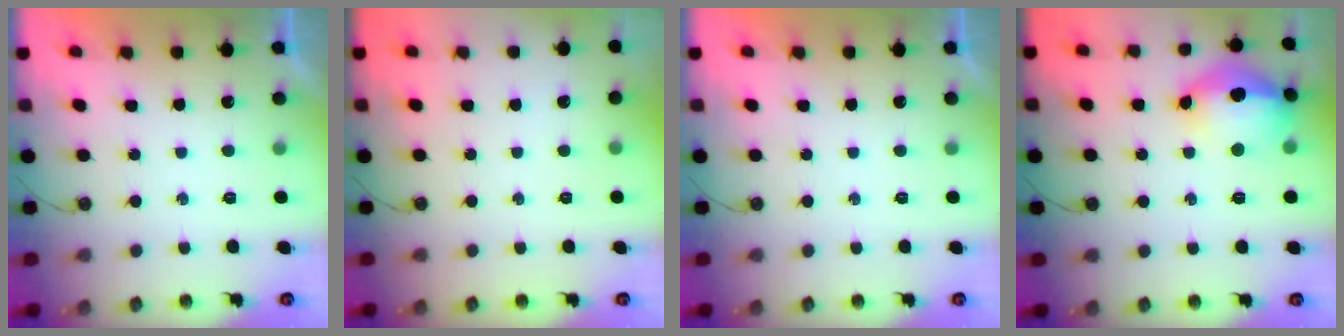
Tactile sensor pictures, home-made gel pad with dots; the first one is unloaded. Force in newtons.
{"total": 0.0}
{"total": 0.0}
{"total": 16.9, "press": 16.6, "slide": 3.4}